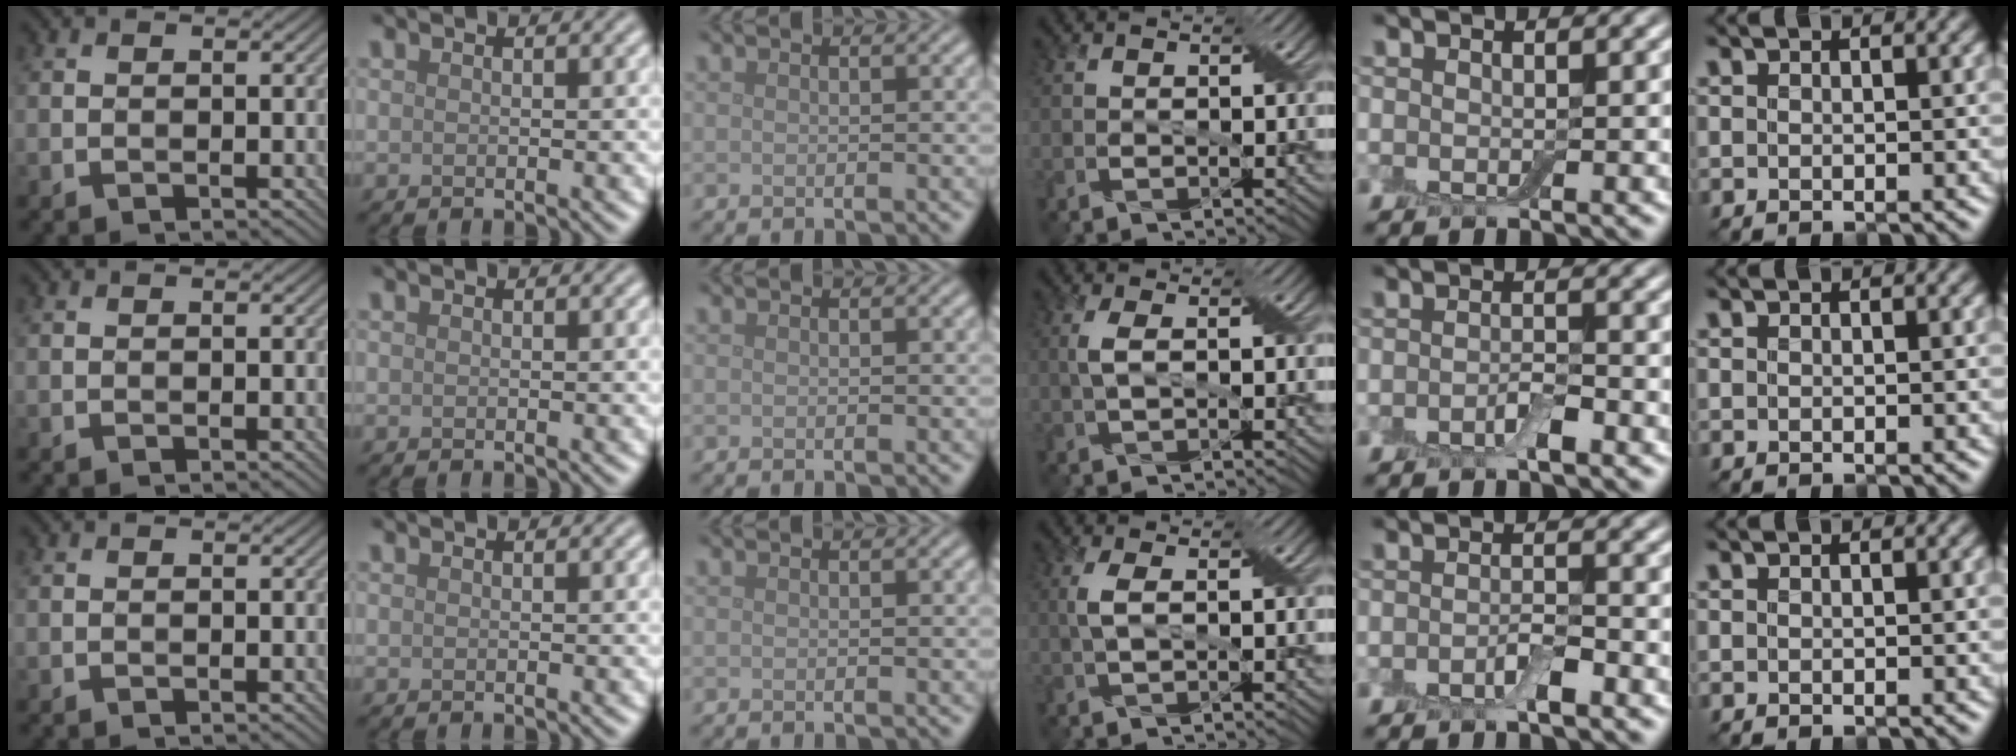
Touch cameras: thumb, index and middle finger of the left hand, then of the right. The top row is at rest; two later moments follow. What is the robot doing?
{"motion": "shake", "object": "box of matches"}